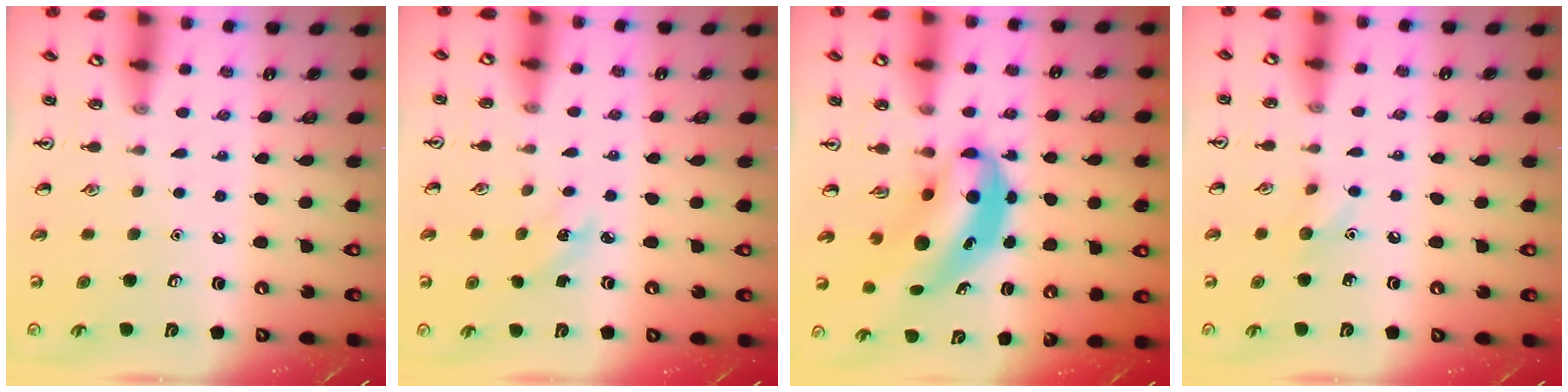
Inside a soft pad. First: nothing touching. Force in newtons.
{"total": 2.1, "press": 2.0, "slide": 0.8}
{"total": 7.0, "press": 6.7, "slide": 2.1}
{"total": 6.2, "press": 6.0, "slide": 1.5}